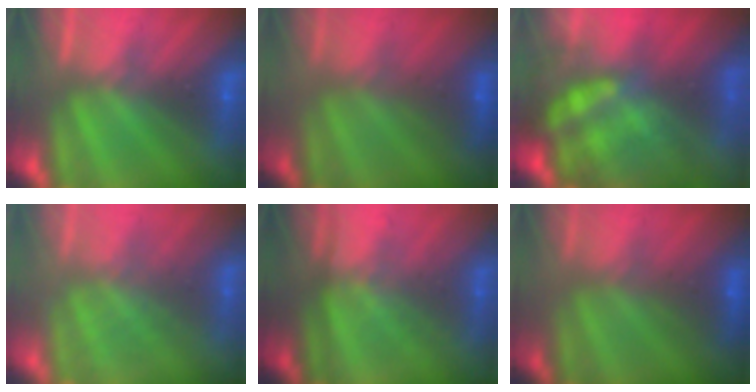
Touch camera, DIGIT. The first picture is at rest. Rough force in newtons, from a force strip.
{"total": 2.9}
{"total": 7.7}
{"total": 3.0}
{"total": 1.3}
{"total": 2.9}